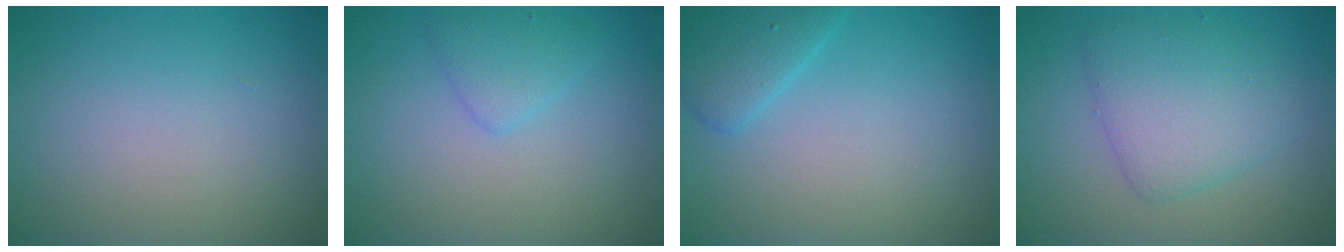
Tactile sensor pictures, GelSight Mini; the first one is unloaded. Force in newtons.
{"total": 2.0, "press": 2.0, "slide": 0.1}
{"total": 2.9, "press": 2.9, "slide": 0.1}
{"total": 4.7, "press": 4.7, "slide": 0.2}